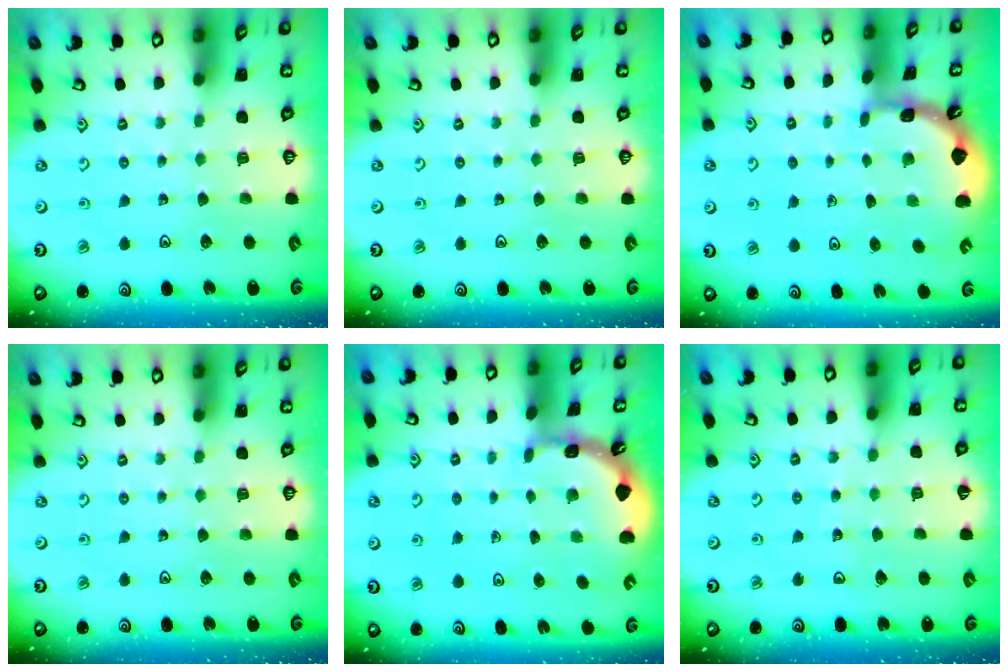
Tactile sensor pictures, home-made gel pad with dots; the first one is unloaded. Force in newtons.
{"total": 0.0}
{"total": 1.6, "press": 1.6, "slide": 0.2}
{"total": 0.0}
{"total": 1.6, "press": 1.6, "slide": 0.1}
{"total": 4.4, "press": 4.4, "slide": 0.5}